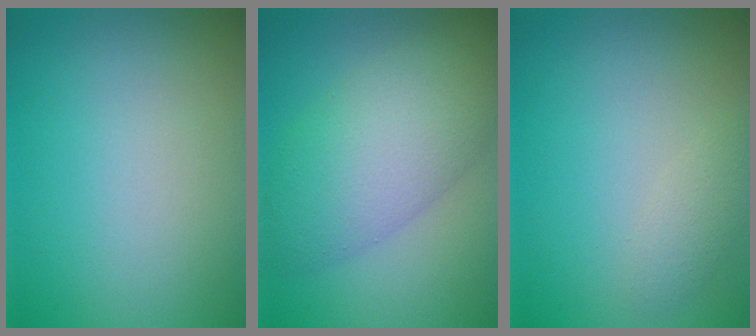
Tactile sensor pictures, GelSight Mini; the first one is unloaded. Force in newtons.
{"total": 7.6, "press": 7.6, "slide": 0.2}
{"total": 1.4, "press": 1.4, "slide": 0.1}